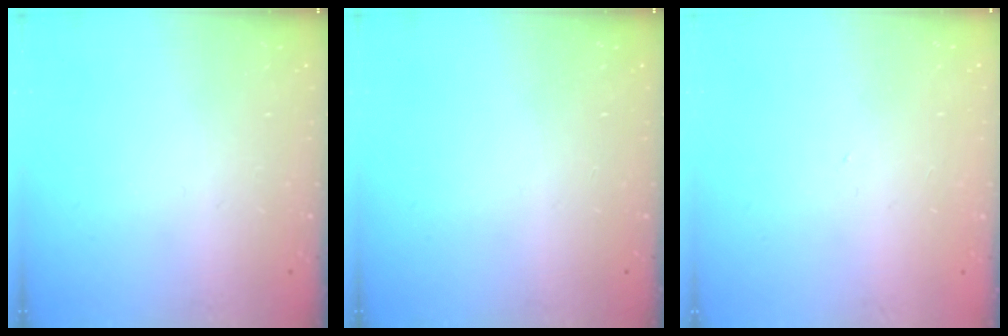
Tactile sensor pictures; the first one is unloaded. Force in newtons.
{"total": 0.0}
{"total": 0.0}